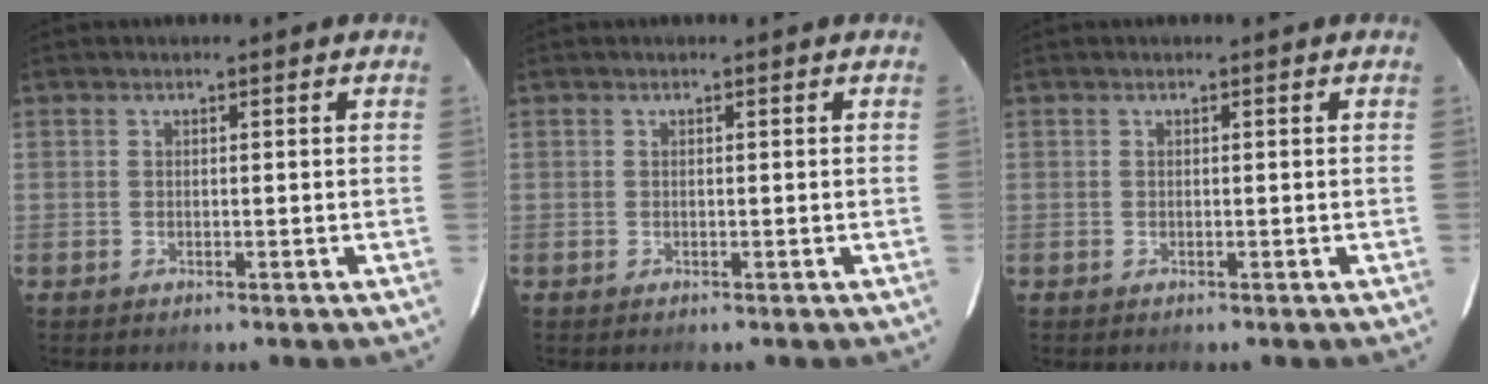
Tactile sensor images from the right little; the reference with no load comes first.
{"total": 0.0}
{"total": 0.0}